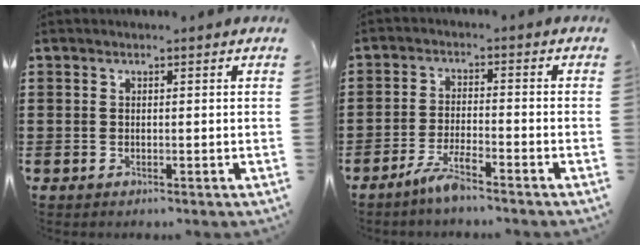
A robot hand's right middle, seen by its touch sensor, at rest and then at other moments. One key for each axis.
{"total": 4.1, "fx": -3.3, "fy": 0.4, "fz": 2.4, "tx": -0.053, "ty": 0.000, "tz": -0.065}